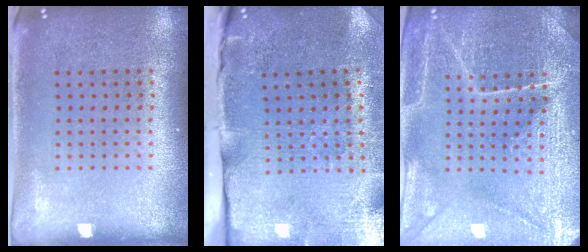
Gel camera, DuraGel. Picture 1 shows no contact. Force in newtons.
{"total": 4.8, "press": 3.9, "slide": 2.8}
{"total": 4.4, "press": 4.3, "slide": 1.1}